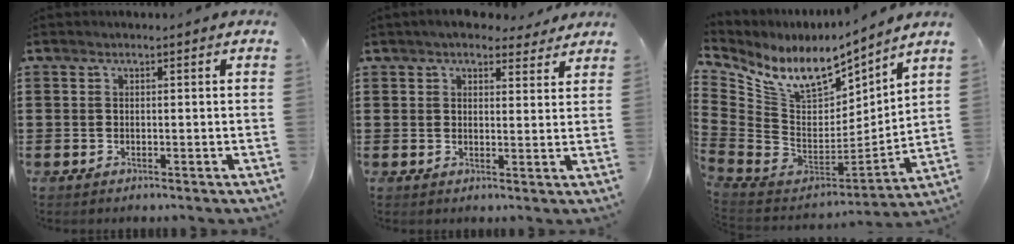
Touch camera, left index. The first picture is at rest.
{"total": 4.5, "force": [4.0, 1.3, 1.6], "torque": [-0.035, -0.007, 0.072]}
{"total": 10.9, "force": [7.3, 4.8, 6.5], "torque": [-0.155, -0.049, 0.131]}